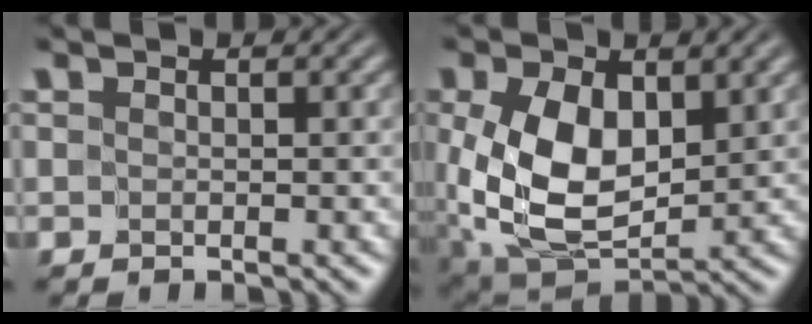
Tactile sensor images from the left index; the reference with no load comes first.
{"total": 8.1, "force": [0.4, 4.9, 6.5], "torque": [-0.143, -0.011, 0.016]}